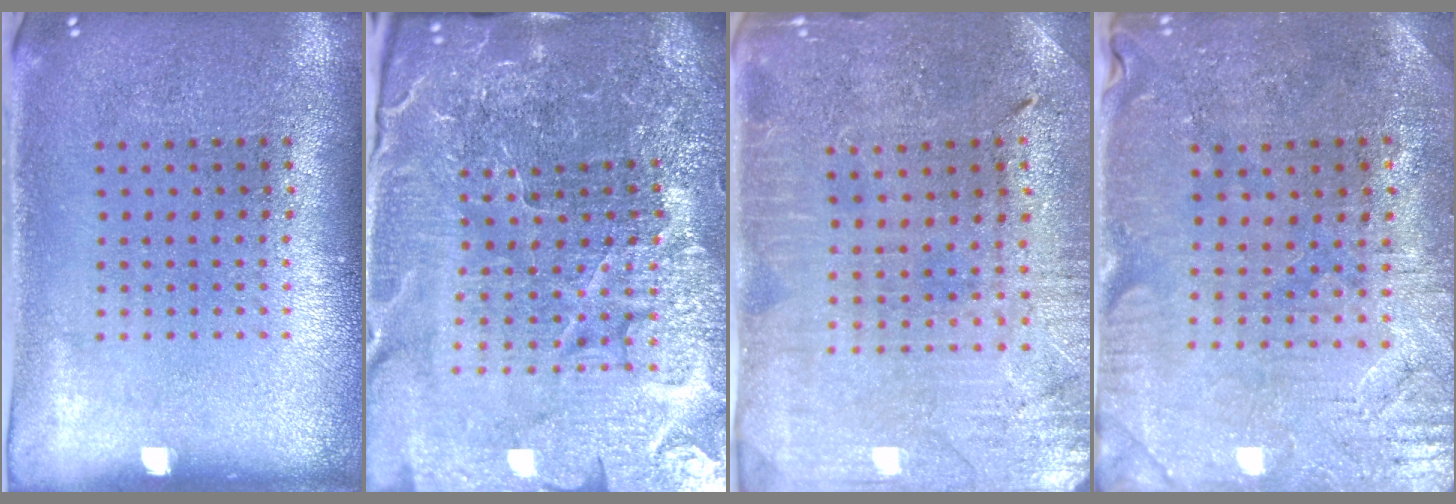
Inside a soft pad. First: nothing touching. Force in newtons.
{"total": 6.1, "press": 5.4, "slide": 2.7}
{"total": 0.7, "press": 0.6, "slide": 0.3}
{"total": 0.8, "press": 0.6, "slide": 0.5}